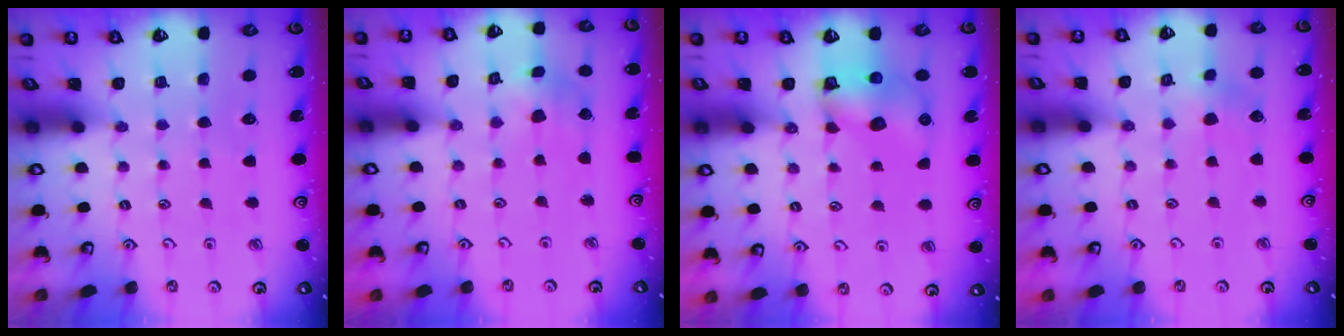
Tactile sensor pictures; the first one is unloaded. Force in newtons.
{"total": 2.7, "press": 2.7, "slide": 0.5}
{"total": 8.0, "press": 8.0, "slide": 0.4}
{"total": 5.7, "press": 5.6, "slide": 0.8}